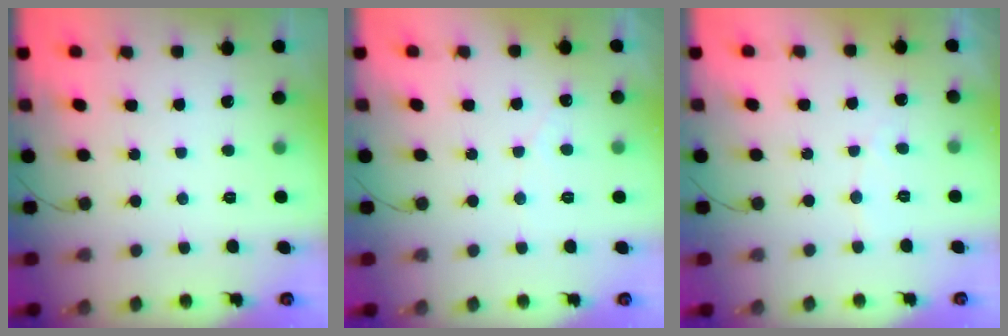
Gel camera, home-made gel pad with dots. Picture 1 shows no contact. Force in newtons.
{"total": 1.7, "press": 1.7, "slide": 0.0}
{"total": 2.6, "press": 2.6, "slide": 0.2}